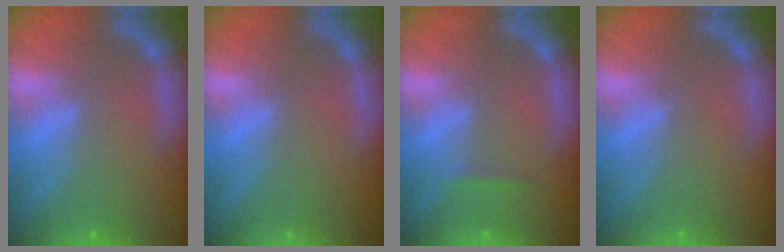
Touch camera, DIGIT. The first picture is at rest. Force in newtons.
{"total": 0.9}
{"total": 0.9}
{"total": 0.0}